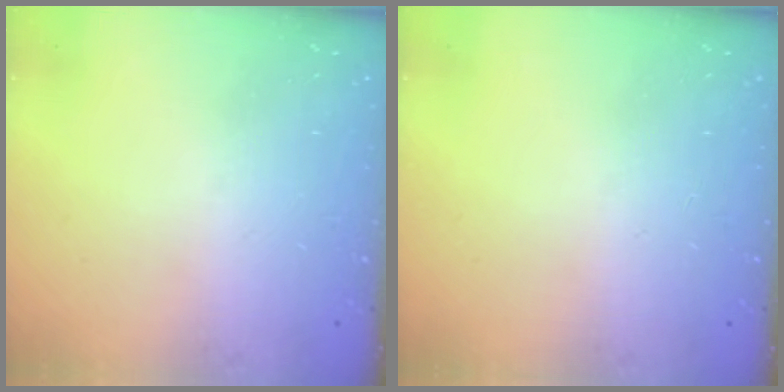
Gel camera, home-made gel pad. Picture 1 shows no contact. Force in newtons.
{"total": 0.0}